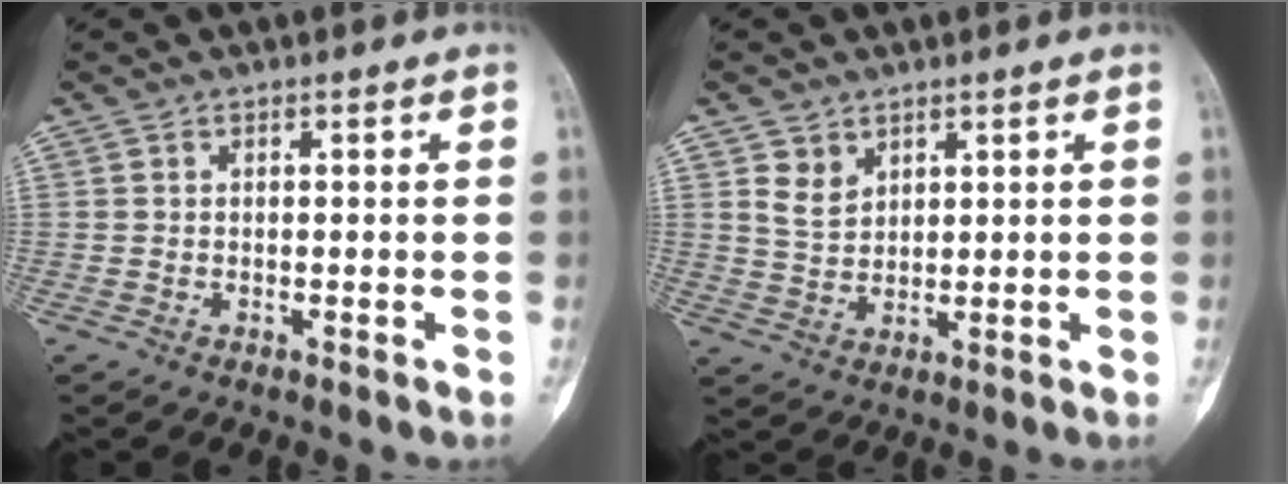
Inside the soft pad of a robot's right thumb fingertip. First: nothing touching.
{"total": 4.2, "force": [2.4, 3.0, 1.6], "torque": [-0.014, -0.021, 0.054]}